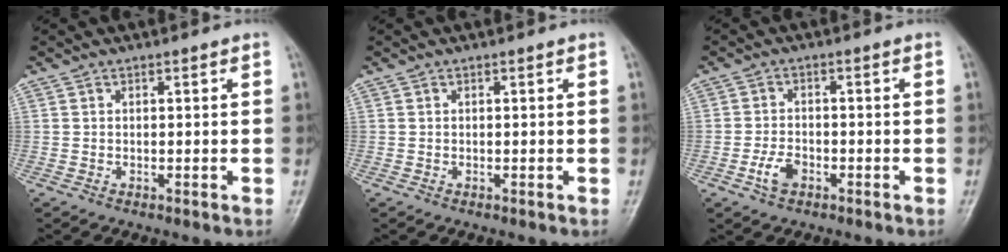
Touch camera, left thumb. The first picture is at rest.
{"total": 0.0}
{"total": 3.6, "force": [-1.7, 2.1, 2.4], "torque": [-0.045, 0.012, -0.032]}